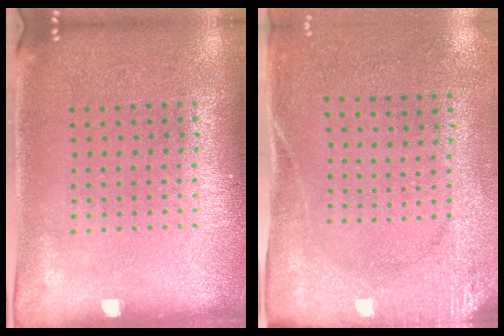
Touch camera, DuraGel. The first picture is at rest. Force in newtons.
{"total": 2.7, "press": 2.1, "slide": 1.7}